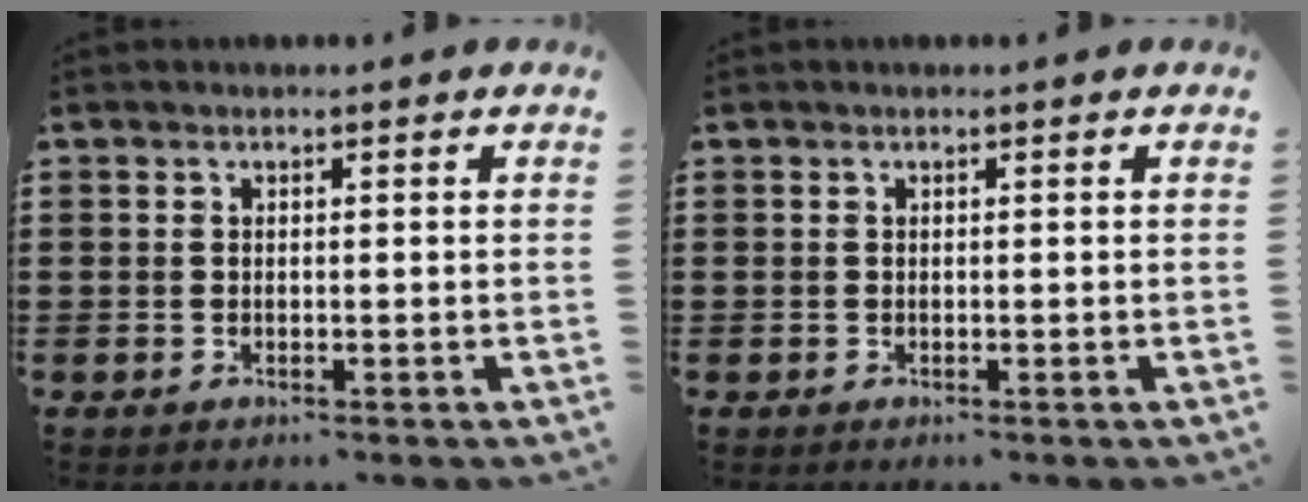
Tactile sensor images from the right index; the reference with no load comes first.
{"total": 0.0}